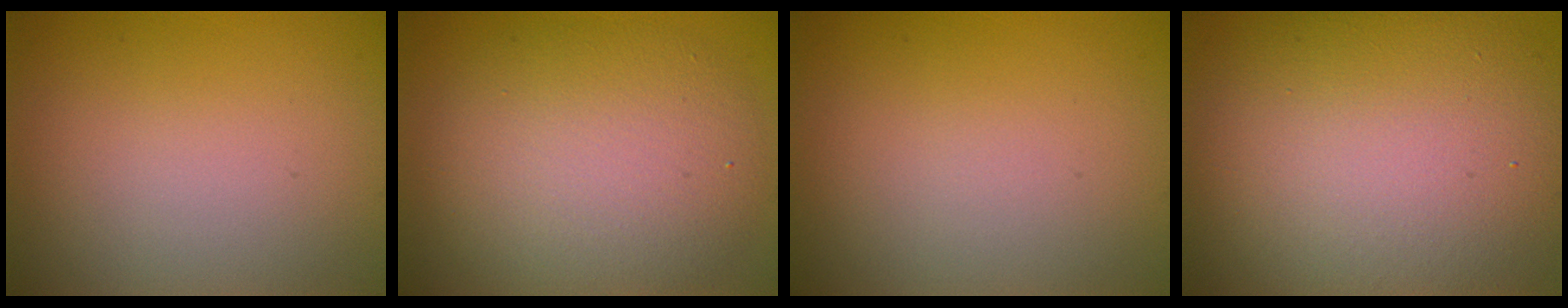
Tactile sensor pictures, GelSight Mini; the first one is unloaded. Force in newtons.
{"total": 8.1, "press": 8.1, "slide": 0.4}
{"total": 0.0}
{"total": 14.7, "press": 14.7, "slide": 0.9}